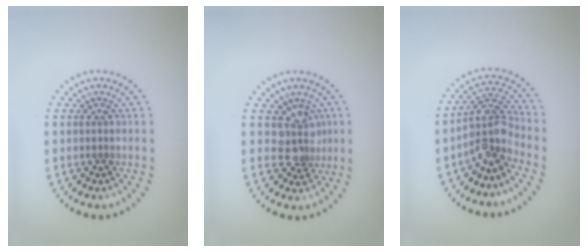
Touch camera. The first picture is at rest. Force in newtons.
{"total": 2.4, "press": 1.8, "slide": 1.6}
{"total": 3.8, "press": 2.9, "slide": 2.5}